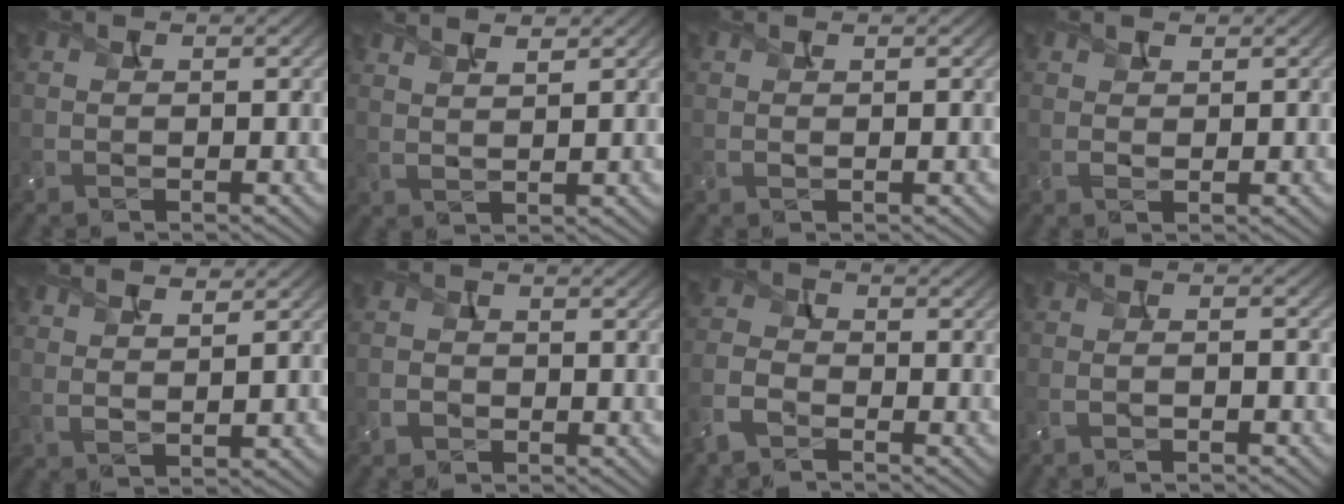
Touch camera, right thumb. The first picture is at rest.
{"total": 3.7, "force": [2.9, 0.7, 2.3], "torque": [-0.032, 0.006, 0.043]}
{"total": 0.9, "force": [0.3, 0.1, 0.8], "torque": [-0.016, 0.003, 0.005]}
{"total": 1.5, "force": [1.0, 0.8, 0.8], "torque": [-0.018, 0.002, 0.018]}
{"total": 4.0, "force": [3.1, 1.0, 2.4], "torque": [-0.043, 0.005, 0.046]}
{"total": 2.0, "force": [-1.1, 1.4, 0.8], "torque": [-0.018, 0.001, -0.030]}
{"total": 5.6, "force": [-3.6, 3.0, 3.0], "torque": [-0.078, -0.006, -0.089]}
{"total": 3.5, "force": [-2.2, 0.7, 2.6], "torque": [-0.043, 0.005, -0.046]}